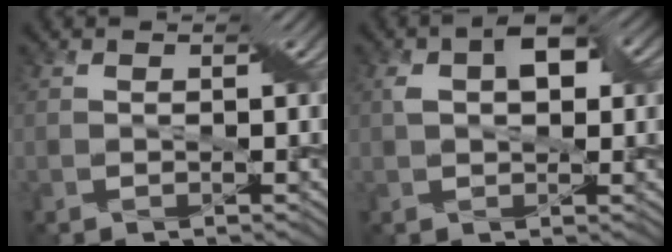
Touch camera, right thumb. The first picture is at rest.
{"total": 5.3, "force": [1.4, 2.9, 4.3], "torque": [-0.076, 0.008, 0.019]}